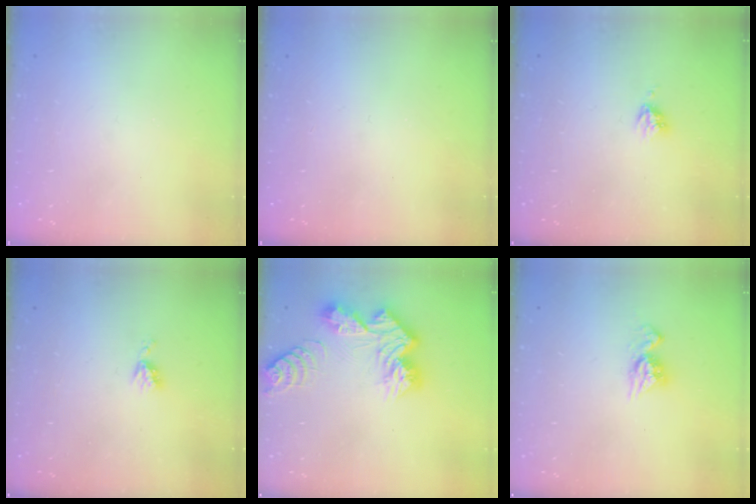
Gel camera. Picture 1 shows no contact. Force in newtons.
{"total": 0.0}
{"total": 3.4, "press": 3.3, "slide": 0.5}
{"total": 4.0, "press": 4.0, "slide": 0.5}
{"total": 13.8, "press": 13.7, "slide": 1.2}
{"total": 7.5, "press": 7.4, "slide": 0.8}